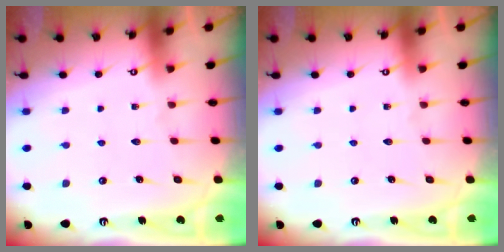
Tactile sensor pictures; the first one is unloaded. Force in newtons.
{"total": 0.0}